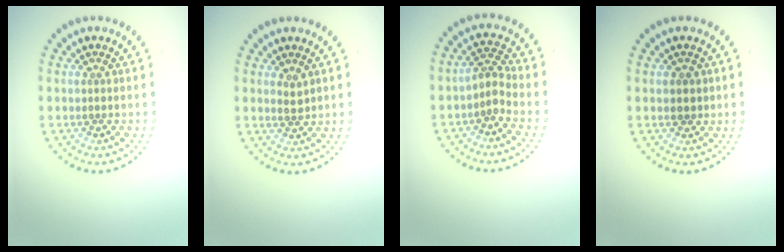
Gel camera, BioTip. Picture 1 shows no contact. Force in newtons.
{"total": 1.1, "press": 0.9, "slide": 0.5}
{"total": 1.8, "press": 1.4, "slide": 1.1}
{"total": 1.3, "press": 1.2, "slide": 0.5}